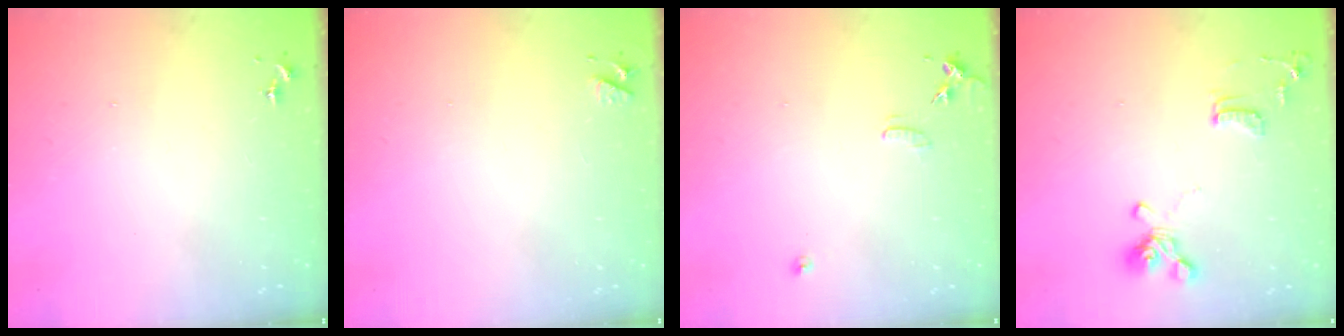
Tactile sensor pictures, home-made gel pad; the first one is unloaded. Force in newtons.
{"total": 3.6, "press": 3.5, "slide": 0.6}
{"total": 7.0, "press": 7.0, "slide": 0.6}
{"total": 12.3, "press": 12.2, "slide": 1.8}